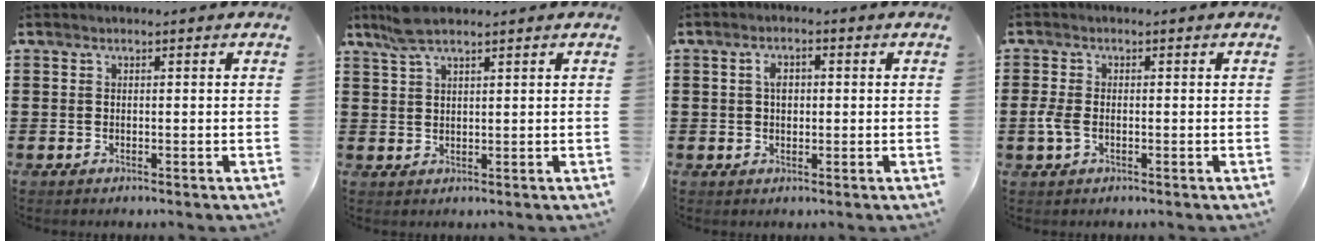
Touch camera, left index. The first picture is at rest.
{"total": 4.1, "force": [3.0, 0.9, 2.7], "torque": [-0.058, 0.005, 0.056]}
{"total": 2.8, "force": [0.4, 1.6, 2.2], "torque": [-0.046, 0.010, 0.006]}
{"total": 3.0, "force": [-0.7, 1.6, 2.4], "torque": [-0.067, -0.007, -0.016]}